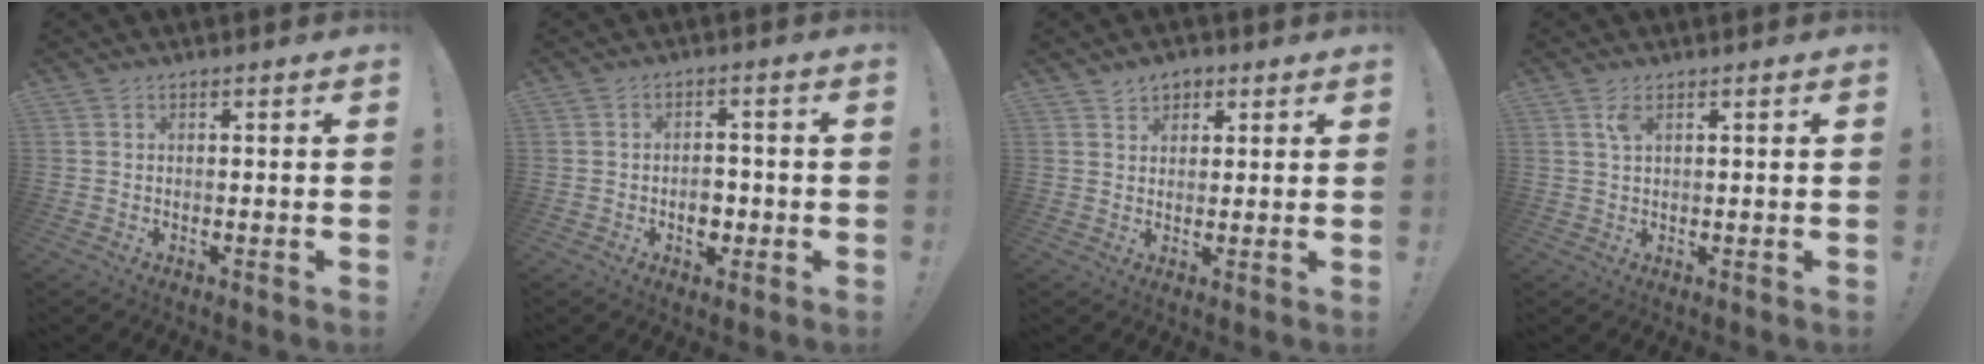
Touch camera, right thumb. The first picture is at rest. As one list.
[{"total": 5.6, "force": [-1.7, 4.2, 3.3], "torque": [-0.037, 0.009, -0.029]}, {"total": 3.6, "force": [2.2, 2.8, 0.7], "torque": [-0.001, -0.009, 0.038]}, {"total": 2.8, "force": [1.3, 0.9, 2.2], "torque": [-0.032, -0.004, 0.019]}]